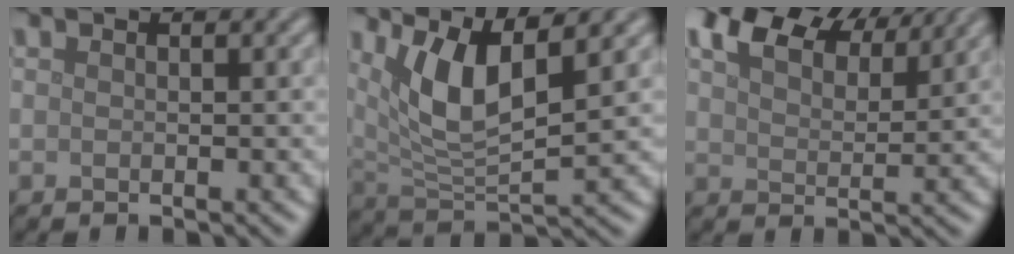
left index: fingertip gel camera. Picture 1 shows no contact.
{"total": 6.8, "force": [2.9, 2.1, 5.7], "torque": [-0.123, -0.010, 0.058]}
{"total": 9.2, "force": [6.9, 3.6, 5.0], "torque": [-0.106, 0.028, 0.102]}